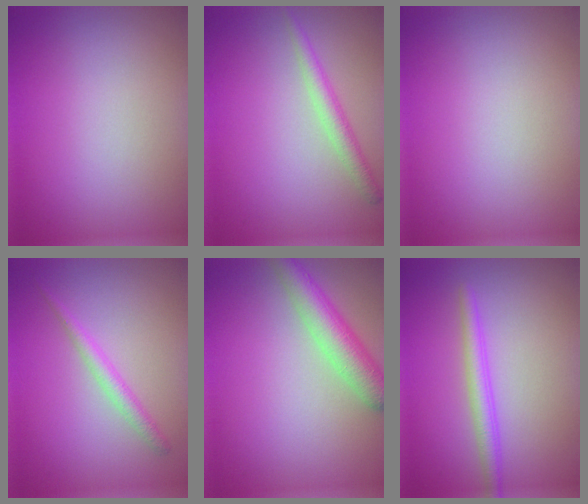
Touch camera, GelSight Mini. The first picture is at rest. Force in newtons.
{"total": 2.0, "press": 2.0, "slide": 0.0}
{"total": 0.0}
{"total": 1.7, "press": 1.7, "slide": 0.1}
{"total": 4.4, "press": 4.4, "slide": 0.2}
{"total": 2.4, "press": 2.4, "slide": 0.1}